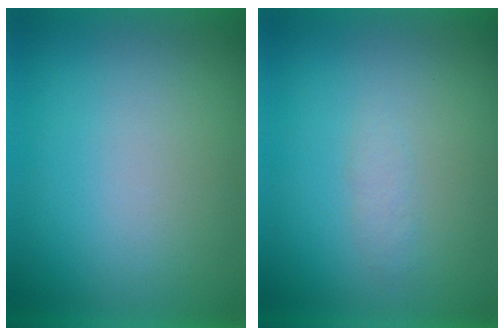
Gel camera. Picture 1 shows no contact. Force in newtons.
{"total": 1.5}